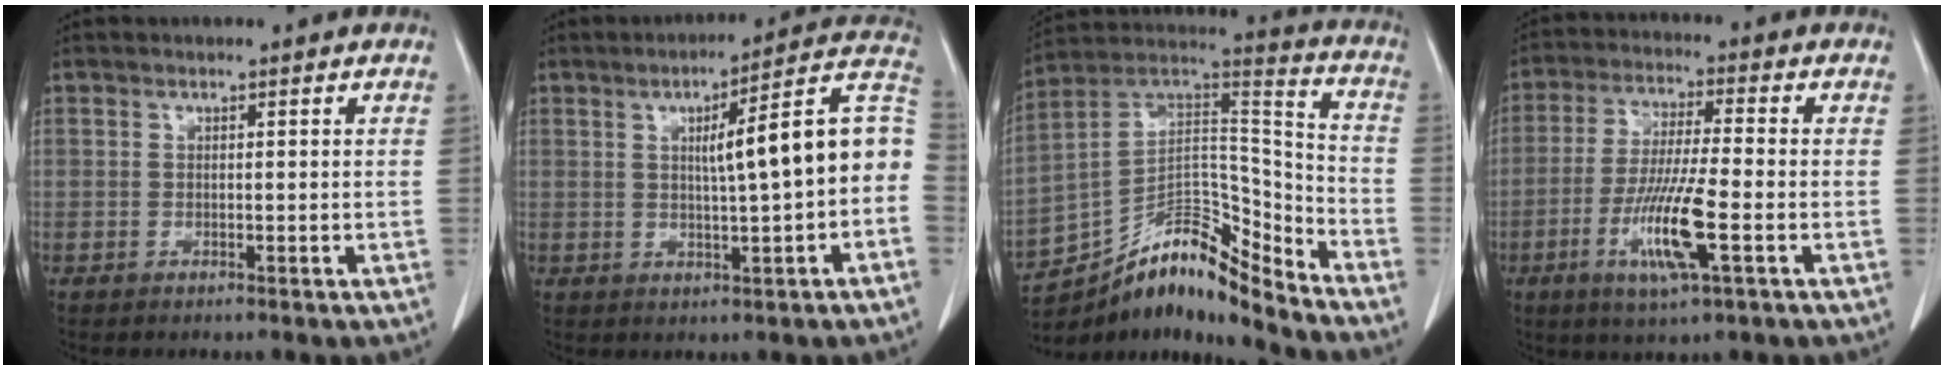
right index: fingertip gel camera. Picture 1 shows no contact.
{"total": 13.2, "force": [0.3, 1.0, 13.1], "torque": [-0.172, 0.035, 0.002]}
{"total": 16.4, "force": [-14.0, 2.8, 8.1], "torque": [-0.123, 0.063, -0.244]}
{"total": 10.9, "force": [-3.7, 0.6, 10.2], "torque": [-0.201, -0.016, -0.070]}